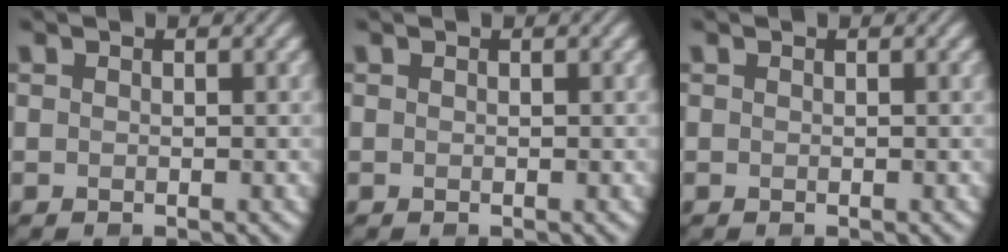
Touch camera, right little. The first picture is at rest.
{"total": 0.0}
{"total": 0.0}